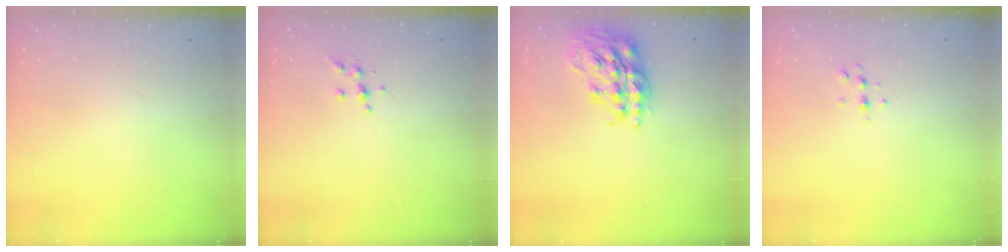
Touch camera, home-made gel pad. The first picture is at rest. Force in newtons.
{"total": 4.3, "press": 4.2, "slide": 1.1}
{"total": 19.2, "press": 19.1, "slide": 1.6}
{"total": 4.7, "press": 4.6, "slide": 0.6}